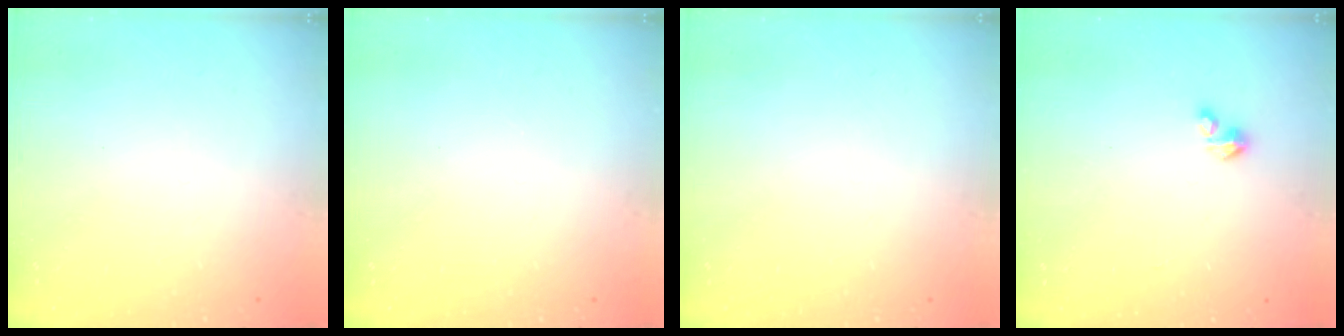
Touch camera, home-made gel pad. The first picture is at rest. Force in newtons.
{"total": 0.0}
{"total": 0.0}
{"total": 1.3, "press": 1.2, "slide": 0.4}